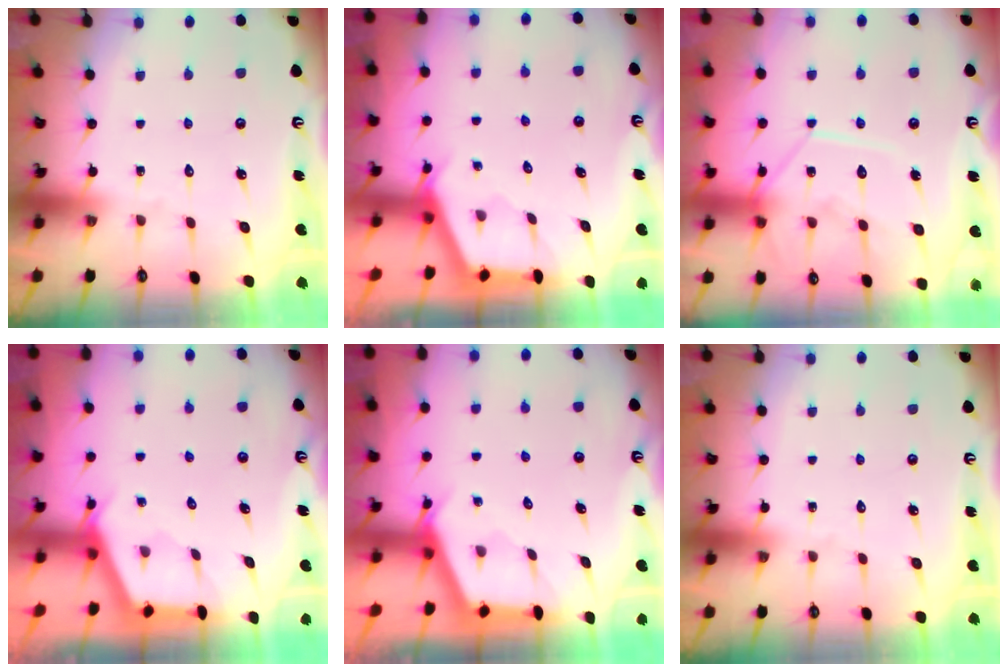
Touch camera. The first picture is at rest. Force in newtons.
{"total": 2.9, "press": 2.8, "slide": 0.3}
{"total": 11.2, "press": 11.1, "slide": 1.4}
{"total": 2.8, "press": 2.8, "slide": 0.4}
{"total": 2.6, "press": 2.6, "slide": 0.3}
{"total": 0.0}